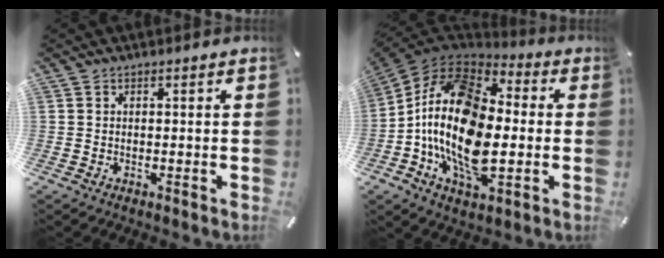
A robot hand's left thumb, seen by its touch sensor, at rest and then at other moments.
{"total": 22.6, "force": [-3.6, 13.7, 17.6], "torque": [-0.354, 0.015, -0.065]}